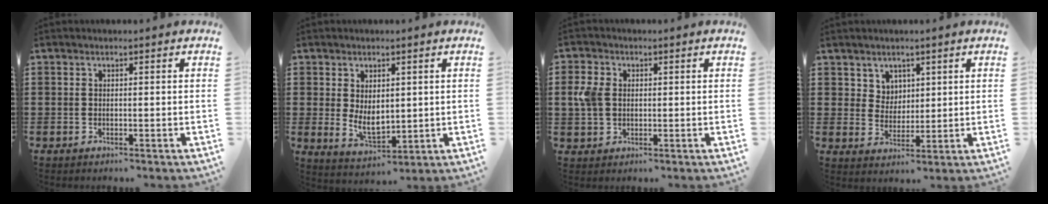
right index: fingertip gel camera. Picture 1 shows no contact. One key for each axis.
{"total": 4.7, "fx": 0.6, "fy": 3.1, "fz": 3.5, "tx": -0.053, "ty": -0.002, "tz": 0.011}
{"total": 4.1, "fx": 0.4, "fy": 3.1, "fz": 2.7, "tx": -0.083, "ty": 0.003, "tz": -0.001}
{"total": 4.2, "fx": 2.5, "fy": 3.3, "fz": 0.5, "tx": -0.027, "ty": 0.008, "tz": 0.047}